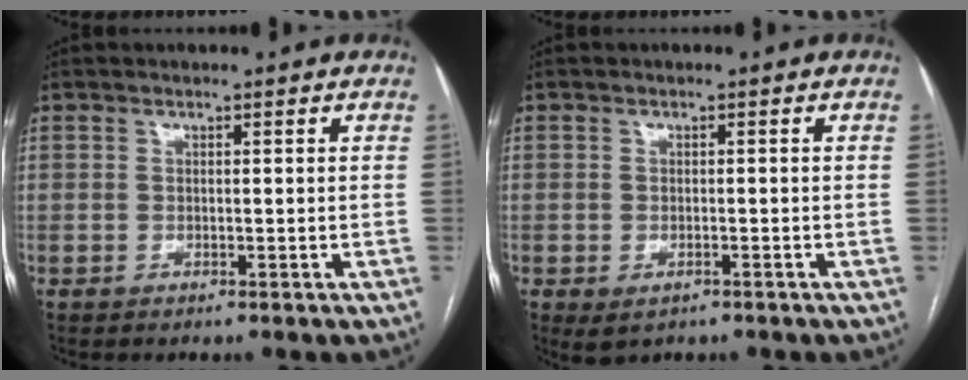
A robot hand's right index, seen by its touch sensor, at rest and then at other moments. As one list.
[{"total": 2.7, "force": [-1.4, 1.5, 1.8], "torque": [-0.032, -0.005, -0.009]}]